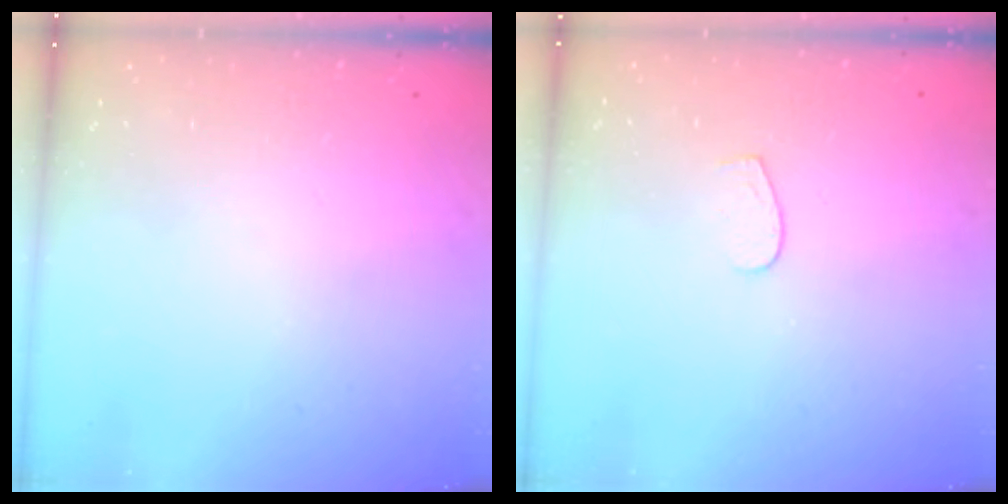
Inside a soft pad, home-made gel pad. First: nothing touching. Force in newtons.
{"total": 3.3, "press": 3.3, "slide": 0.2}